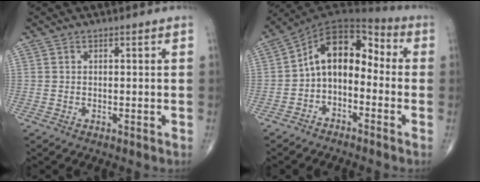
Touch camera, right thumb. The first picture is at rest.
{"total": 11.5, "force": [-1.9, 7.4, 8.5], "torque": [-0.111, 0.067, -0.048]}